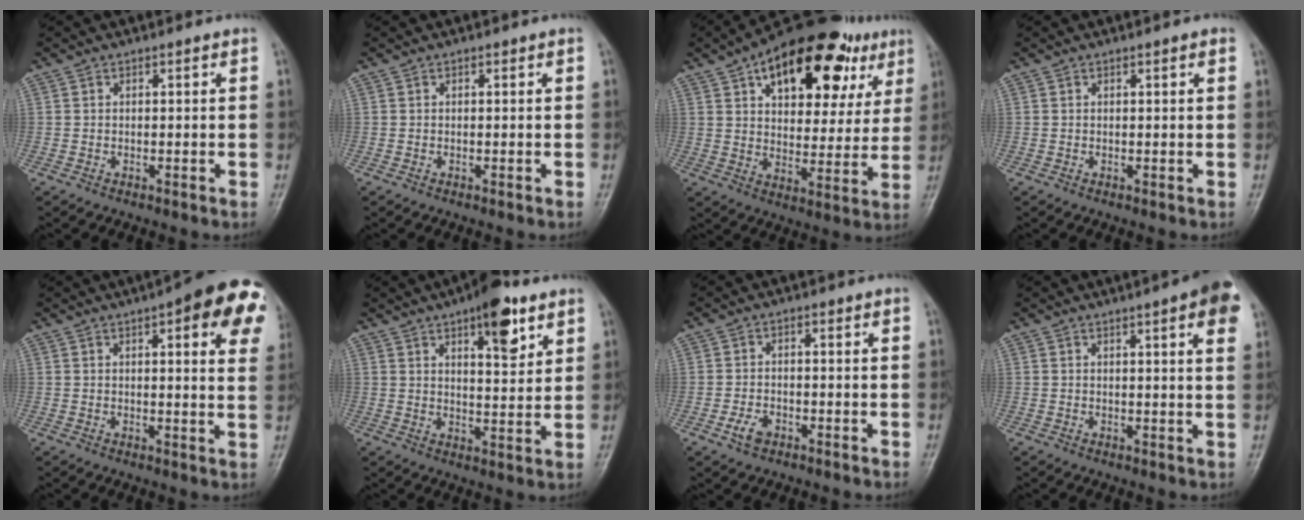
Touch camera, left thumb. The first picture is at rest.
{"total": 0.0}
{"total": 24.8, "force": [12.3, 12.5, 17.5], "torque": [-0.213, -0.003, 0.181]}
{"total": 0.8, "force": [0.4, 0.1, 0.7], "torque": [-0.010, 0.001, 0.003]}
{"total": 15.4, "force": [6.2, 4.5, 13.3], "torque": [-0.136, -0.009, 0.064]}
{"total": 10.4, "force": [5.9, 3.8, 7.7], "torque": [-0.091, -0.029, 0.083]}
{"total": 3.1, "force": [-1.6, 2.0, 1.8], "torque": [-0.031, 0.007, -0.028]}
{"total": 7.9, "force": [3.7, 1.2, 6.9], "torque": [-0.073, -0.004, 0.039]}